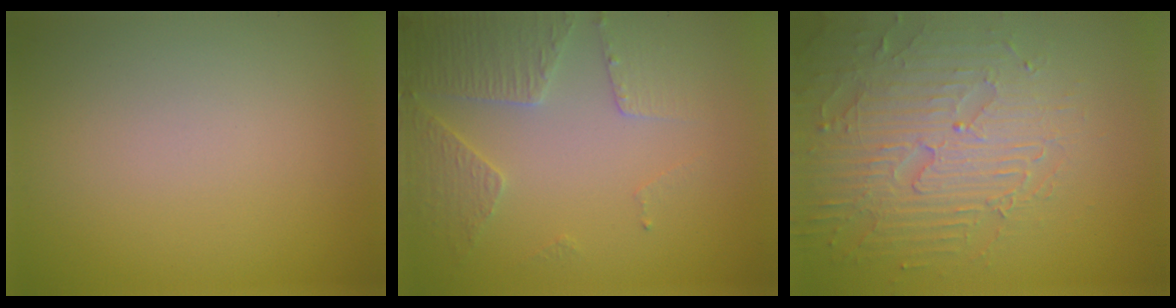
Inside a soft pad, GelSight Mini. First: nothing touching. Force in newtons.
{"total": 3.6, "press": 3.2, "slide": 1.5}
{"total": 6.2, "press": 5.2, "slide": 3.4}